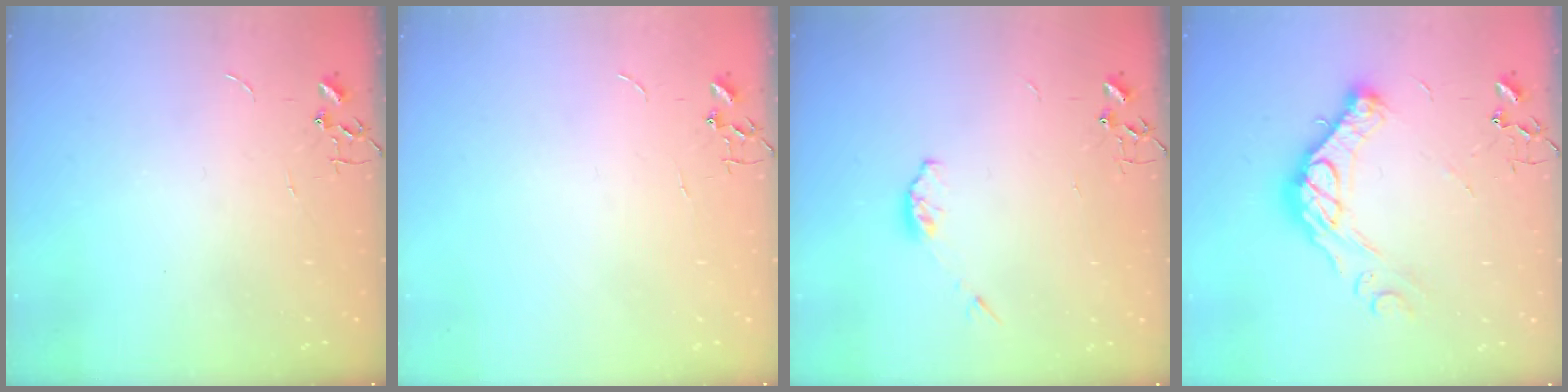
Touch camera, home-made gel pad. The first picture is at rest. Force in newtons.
{"total": 0.0}
{"total": 4.1, "press": 4.0, "slide": 0.7}
{"total": 16.2, "press": 16.1, "slide": 1.0}